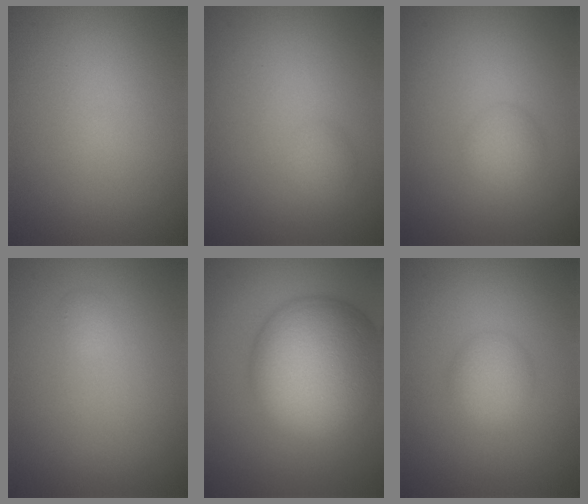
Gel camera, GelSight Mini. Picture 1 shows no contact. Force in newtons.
{"total": 1.3, "press": 1.3, "slide": 0.1}
{"total": 2.2, "press": 2.2, "slide": 0.1}
{"total": 0.6, "press": 0.6, "slide": 0.0}
{"total": 14.2, "press": 14.2, "slide": 0.5}
{"total": 2.6, "press": 2.6, "slide": 0.0}